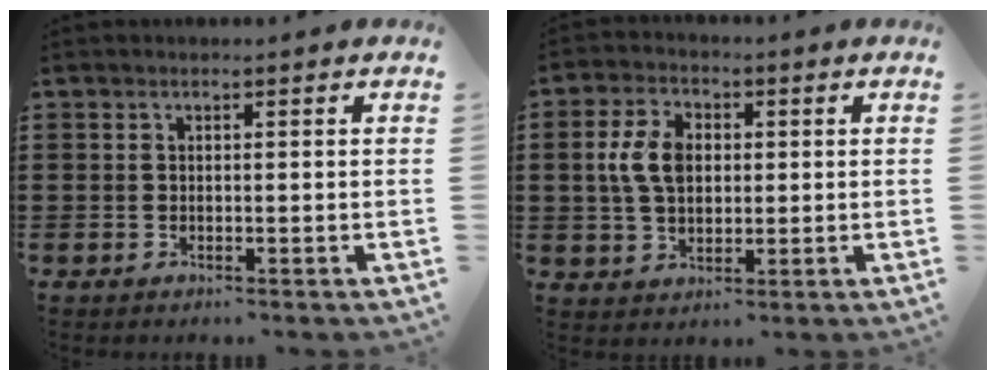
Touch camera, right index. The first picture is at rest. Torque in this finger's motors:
{"motor_torque": [1.04, 1.10, 0.65, 0.13]}